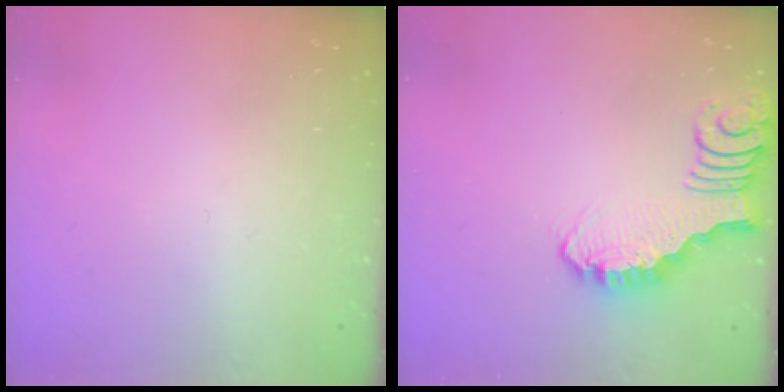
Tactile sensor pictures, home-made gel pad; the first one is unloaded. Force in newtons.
{"total": 2.4, "press": 2.4, "slide": 0.3}